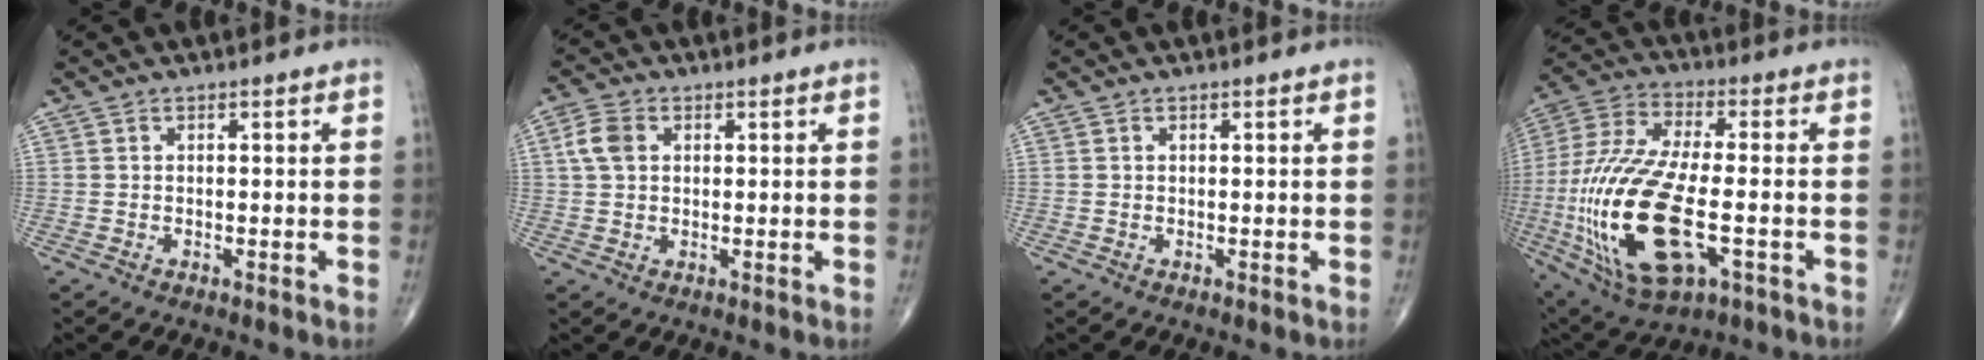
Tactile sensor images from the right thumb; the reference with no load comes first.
{"total": 4.6, "force": [1.1, 3.3, 3.0], "torque": [-0.063, 0.008, 0.019]}
{"total": 0.0}
{"total": 25.6, "force": [-5.6, 10.6, 22.6], "torque": [-0.528, -0.007, -0.085]}